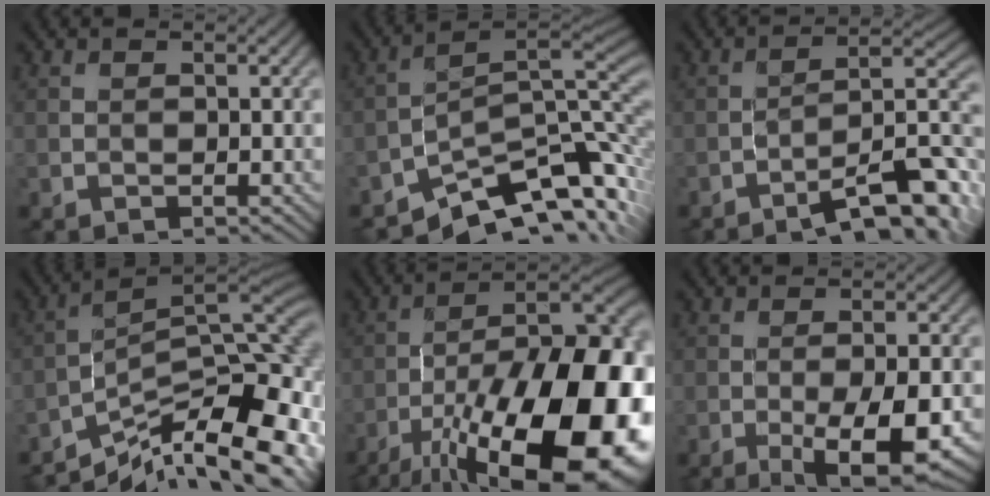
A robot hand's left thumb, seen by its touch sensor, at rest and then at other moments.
{"total": 12.6, "force": [-7.6, 4.5, 8.9], "torque": [-0.151, -0.010, -0.121]}
{"total": 12.5, "force": [-7.9, 3.2, 9.2], "torque": [-0.128, 0.016, -0.120]}
{"total": 15.4, "force": [-10.0, 4.9, 10.7], "torque": [-0.173, 0.002, -0.161]}
{"total": 22.6, "force": [-9.9, 8.7, 18.4], "torque": [-0.282, -0.033, -0.147]}
{"total": 9.7, "force": [-3.8, 2.9, 8.4], "torque": [-0.133, -0.009, -0.046]}